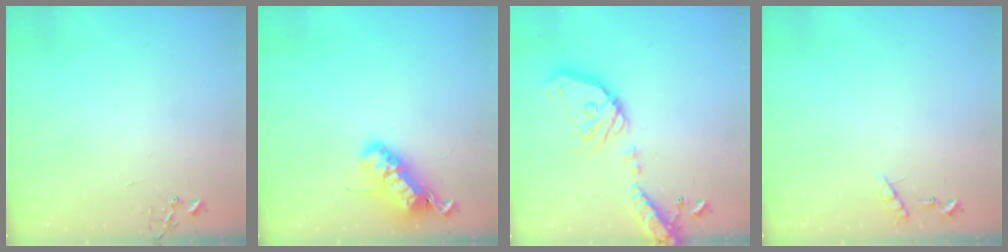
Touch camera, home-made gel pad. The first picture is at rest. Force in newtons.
{"total": 21.0, "press": 21.0, "slide": 0.4}
{"total": 21.8, "press": 21.5, "slide": 3.7}
{"total": 6.7, "press": 6.7, "slide": 0.4}